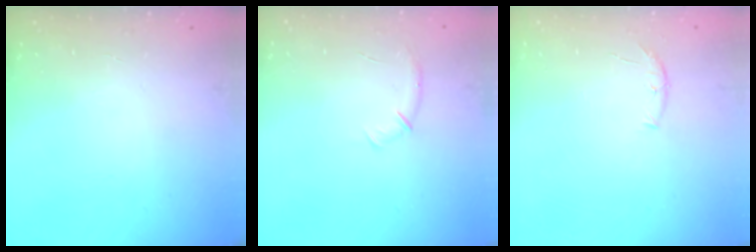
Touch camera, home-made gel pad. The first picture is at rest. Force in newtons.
{"total": 4.3, "press": 4.1, "slide": 1.1}
{"total": 5.6, "press": 5.5, "slide": 1.1}